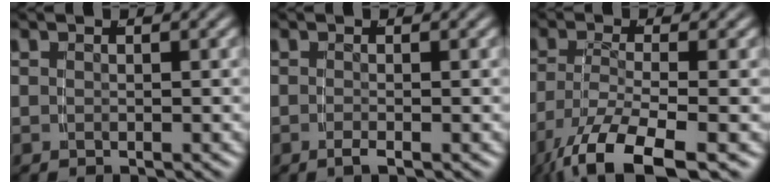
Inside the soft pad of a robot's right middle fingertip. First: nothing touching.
{"total": 1.1, "force": [-0.9, -0.2, 0.6], "torque": [-0.016, -0.003, -0.015]}
{"total": 8.4, "force": [-4.8, 3.1, 6.1], "torque": [-0.128, -0.050, -0.048]}